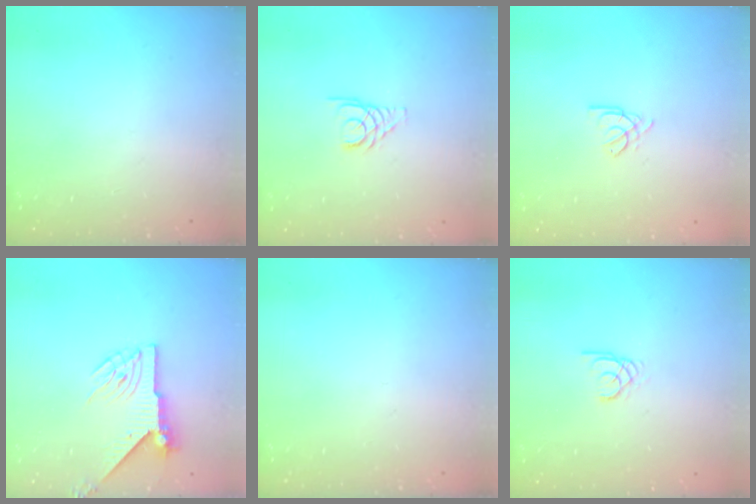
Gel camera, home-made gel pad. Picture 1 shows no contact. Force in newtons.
{"total": 3.2, "press": 3.1, "slide": 0.2}
{"total": 2.0, "press": 2.0, "slide": 0.4}
{"total": 6.4, "press": 6.4, "slide": 0.7}
{"total": 0.0}
{"total": 1.9, "press": 1.9, "slide": 0.1}